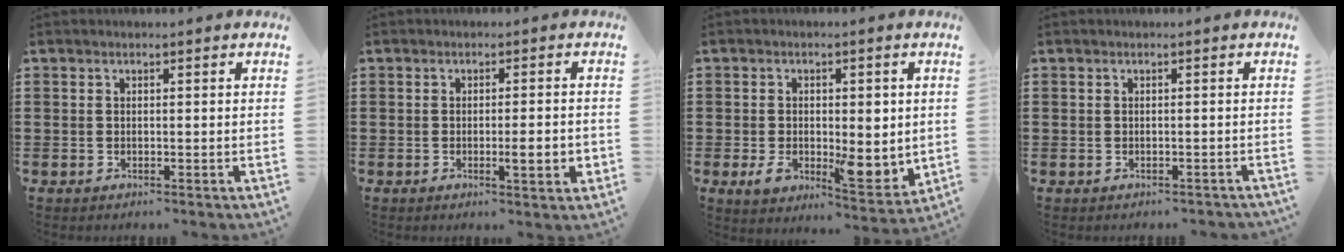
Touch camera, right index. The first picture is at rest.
{"total": 4.4, "force": [-0.9, 0.5, 4.2], "torque": [-0.061, -0.007, -0.017]}
{"total": 7.4, "force": [-1.0, 4.2, 5.9], "torque": [-0.086, -0.002, -0.017]}
{"total": 0.7, "force": [-0.5, 0.5, 0.0], "torque": [-0.002, 0.001, -0.013]}